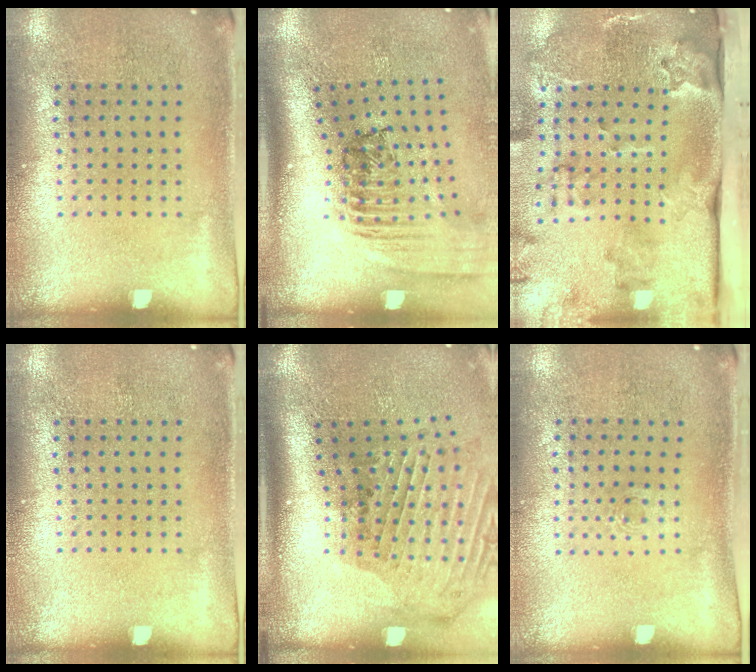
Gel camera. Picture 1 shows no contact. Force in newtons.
{"total": 2.5, "press": 1.7, "slide": 1.8}
{"total": 4.1, "press": 2.7, "slide": 3.0}
{"total": 0.0}
{"total": 2.4, "press": 1.8, "slide": 1.6}
{"total": 0.5, "press": 0.3, "slide": 0.4}